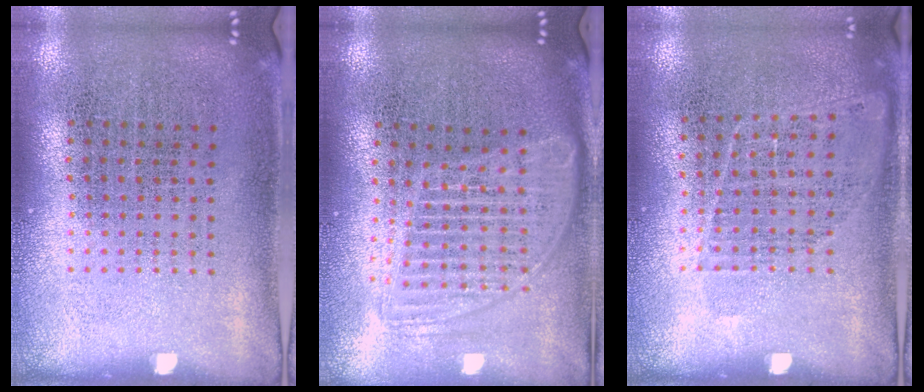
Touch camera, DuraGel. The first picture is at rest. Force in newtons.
{"total": 1.7, "press": 1.4, "slide": 0.9}
{"total": 0.9, "press": 0.7, "slide": 0.4}